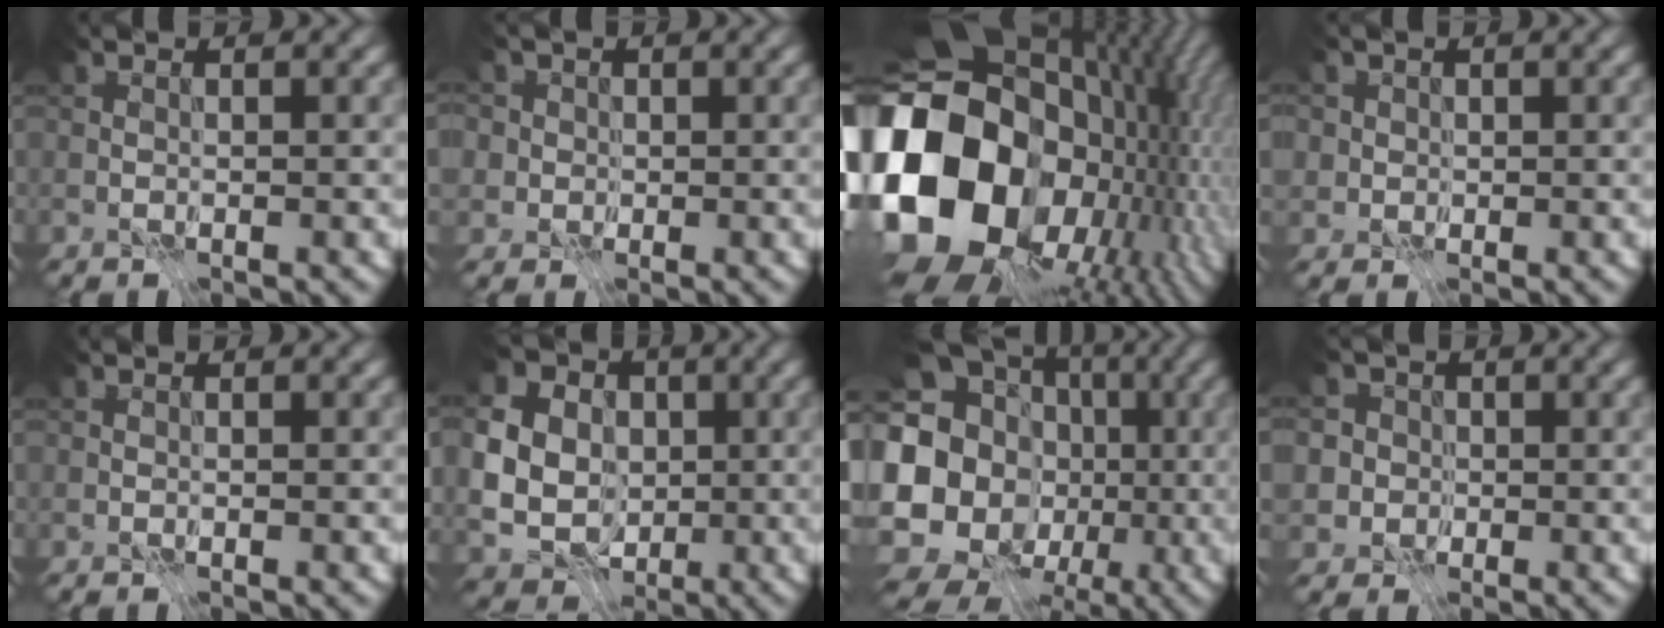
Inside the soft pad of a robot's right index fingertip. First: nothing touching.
{"total": 3.9, "force": [1.3, 3.5, 1.1], "torque": [-0.011, 0.017, 0.003]}
{"total": 21.9, "force": [-2.1, 17.3, 13.4], "torque": [-0.296, -0.041, -0.006]}
{"total": 2.0, "force": [0.7, 1.8, 0.4], "torque": [0.002, 0.003, 0.017]}
{"total": 0.0}
{"total": 13.9, "force": [1.1, 12.5, 5.9], "torque": [-0.149, 0.011, 0.009]}
{"total": 19.0, "force": [-2.3, 16.7, 8.8], "torque": [-0.193, -0.004, -0.067]}
{"total": 4.3, "force": [0.5, 4.2, 1.0], "torque": [-0.003, 0.024, -0.014]}